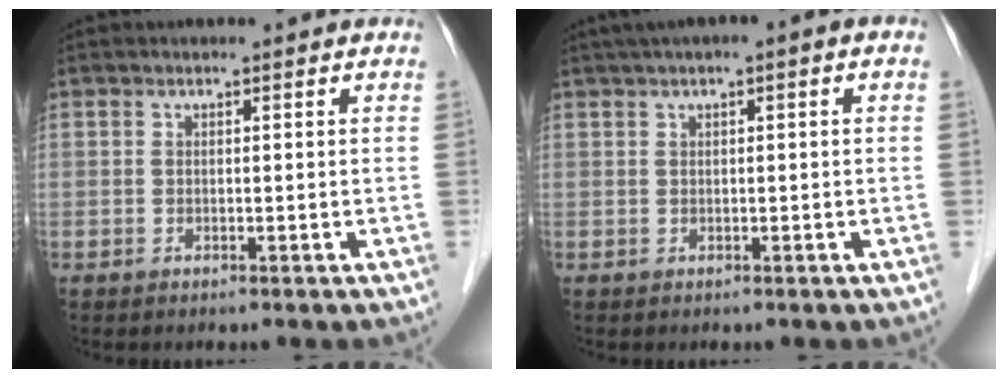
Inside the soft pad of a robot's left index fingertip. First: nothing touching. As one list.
[{"total": 3.8, "force": [1.5, 0.5, 3.5], "torque": [-0.058, 0.020, 0.021]}]